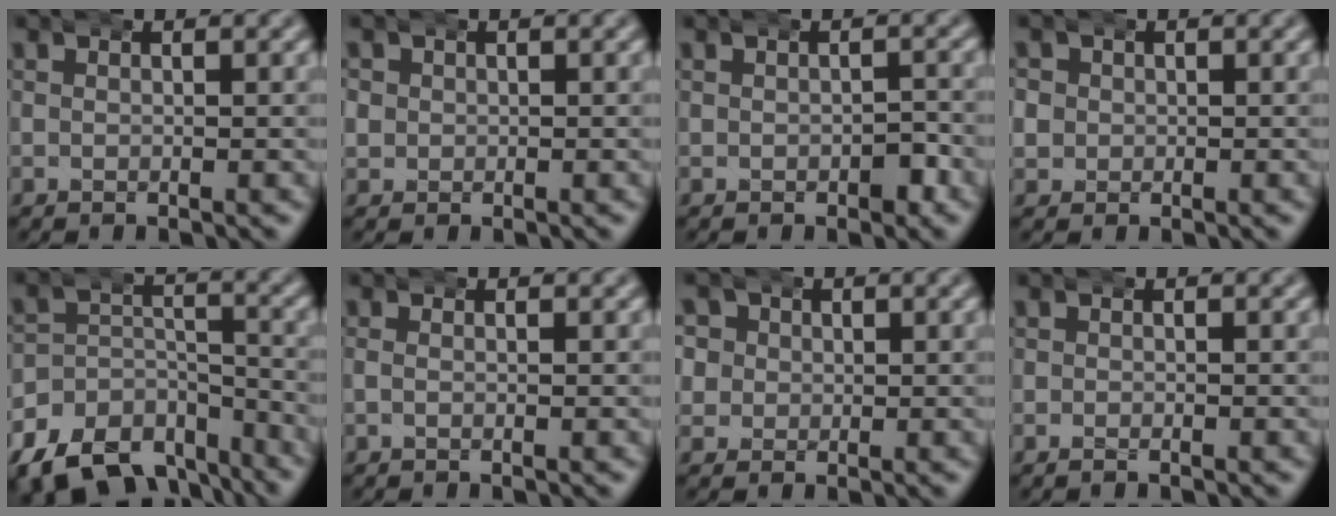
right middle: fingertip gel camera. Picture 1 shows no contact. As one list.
[{"total": 1.9, "force": [-0.1, 1.9, 0.4], "torque": [-0.021, 0.000, -0.001]}, {"total": 1.5, "force": [-0.8, 0.9, 0.9], "torque": [-0.012, 0.002, -0.016]}, {"total": 2.5, "force": [-0.2, 2.4, 0.6], "torque": [-0.029, 0.000, -0.004]}, {"total": 12.6, "force": [-9.6, 7.2, 3.7], "torque": [-0.063, -0.020, -0.166]}, {"total": 0.6, "force": [-0.4, 0.1, 0.5], "torque": [-0.014, 0.000, -0.009]}, {"total": 4.1, "force": [0.6, 3.8, 1.4], "torque": [-0.047, -0.007, 0.007]}, {"total": 0.6, "force": [-0.6, 0.1, 0.1], "torque": [-0.006, 0.000, -0.012]}]